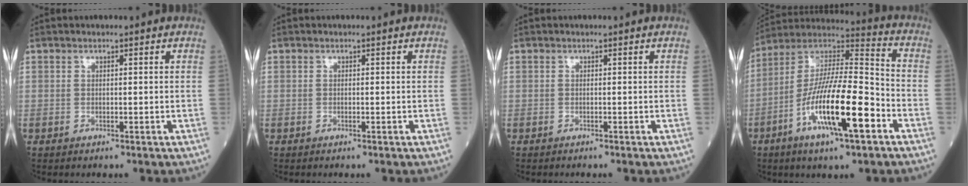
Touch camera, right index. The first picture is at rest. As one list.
[{"total": 0.0}, {"total": 0.0}, {"total": 18.2, "force": [-6.9, 3.0, 16.6], "torque": [-0.313, -0.006, -0.124]}]